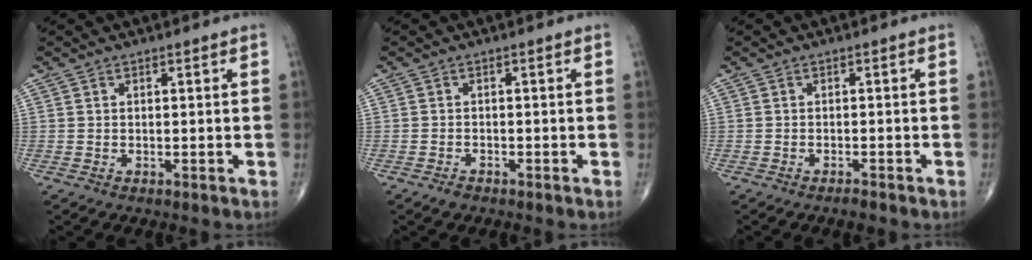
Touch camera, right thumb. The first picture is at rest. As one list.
[{"total": 1.4, "force": [-1.1, 0.7, 0.5], "torque": [-0.013, 0.003, -0.018]}, {"total": 1.4, "force": [-1.2, 0.2, 0.7], "torque": [-0.020, 0.005, -0.021]}]